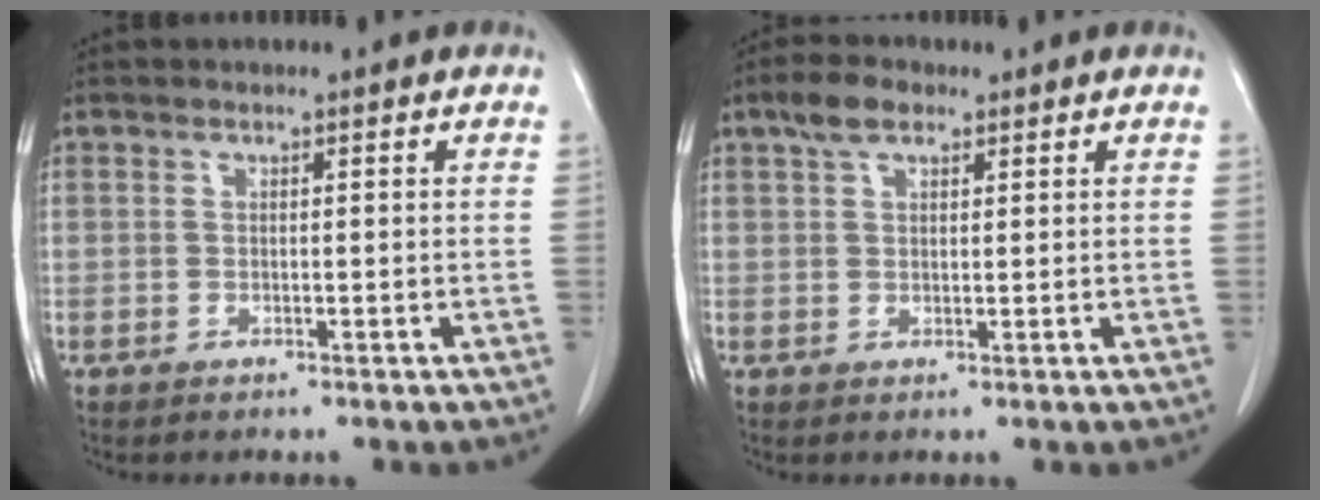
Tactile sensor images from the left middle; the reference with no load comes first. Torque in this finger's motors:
{"motor_torque": [0.66, -0.76, -0.01, 0.01]}